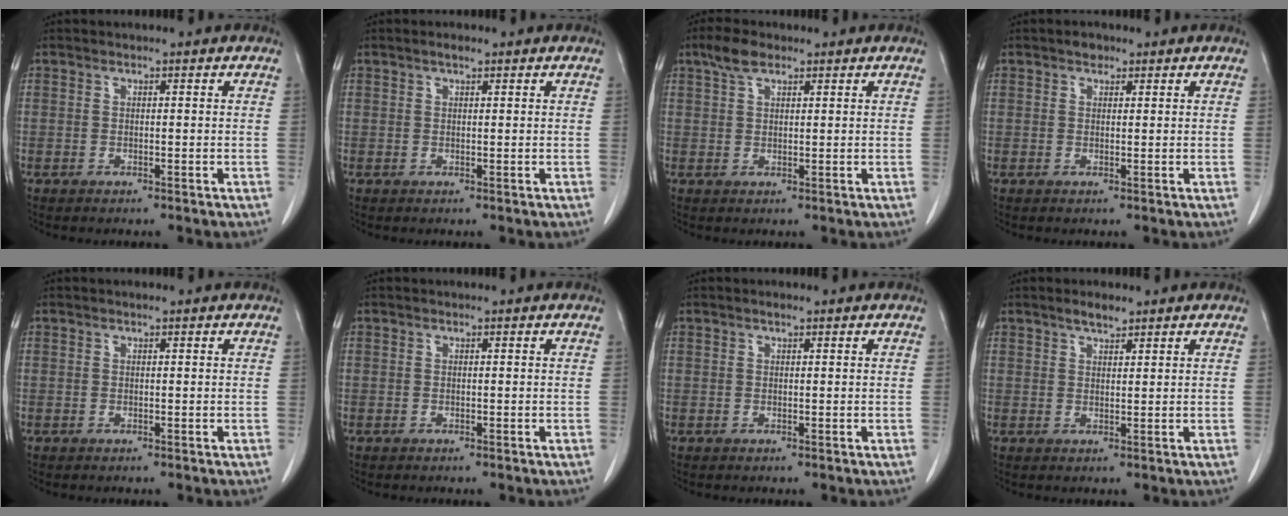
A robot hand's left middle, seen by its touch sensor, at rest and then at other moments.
{"total": 1.0, "force": [0.7, 0.3, 0.6], "torque": [-0.015, 0.002, 0.013]}
{"total": 3.4, "force": [2.3, 1.4, 2.1], "torque": [-0.049, 0.011, 0.046]}
{"total": 1.3, "force": [0.9, 0.8, 0.4], "torque": [-0.009, 0.002, 0.012]}
{"total": 0.0}
{"total": 0.0}
{"total": 0.6, "force": [0.4, 0.1, 0.4], "torque": [-0.012, -0.001, 0.008]}
{"total": 2.4, "force": [1.9, 0.6, 1.2], "torque": [-0.026, 0.003, 0.034]}